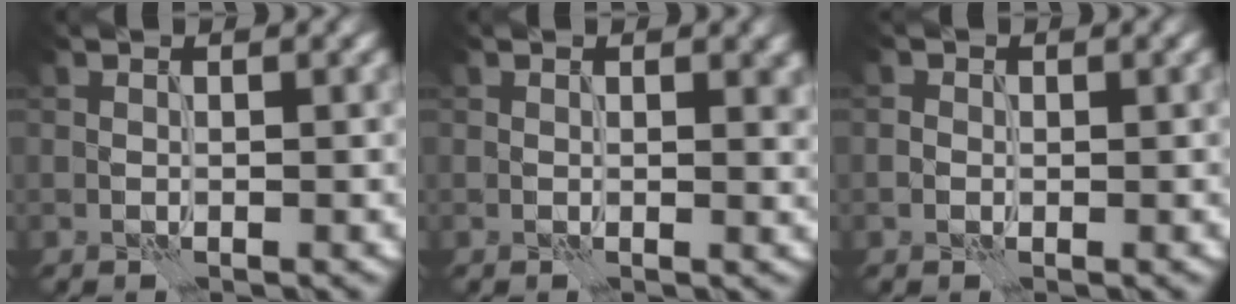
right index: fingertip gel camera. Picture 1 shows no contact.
{"total": 2.1, "force": [0.8, 1.0, 1.7], "torque": [-0.013, 0.001, 0.016]}
{"total": 0.7, "force": [-0.2, 0.6, 0.0], "torque": [-0.001, 0.000, -0.003]}